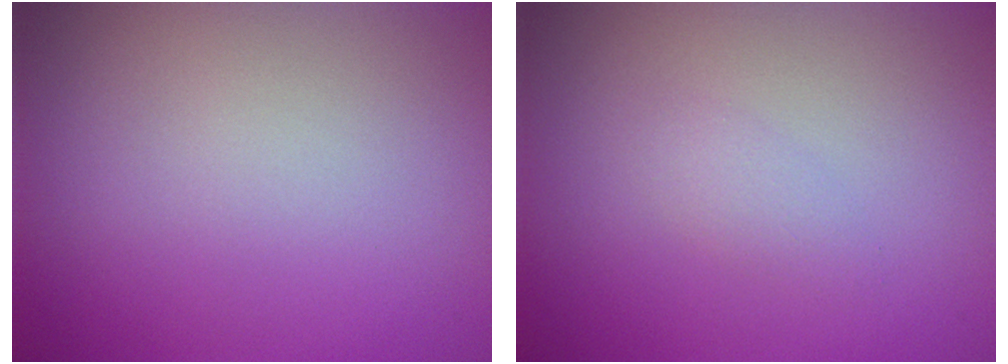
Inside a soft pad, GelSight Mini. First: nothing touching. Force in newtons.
{"total": 1.1, "press": 1.1, "slide": 0.0}